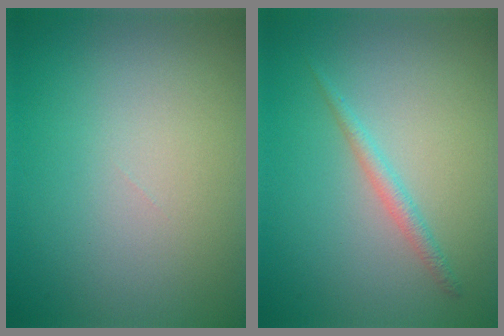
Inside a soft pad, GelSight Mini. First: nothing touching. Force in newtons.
{"total": 1.4, "press": 1.4, "slide": 0.1}